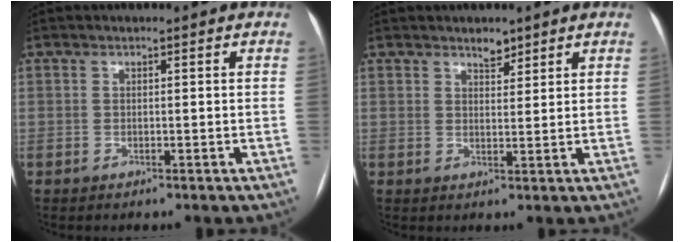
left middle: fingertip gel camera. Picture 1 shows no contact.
{"total": 2.4, "force": [2.0, 1.0, 0.9], "torque": [-0.015, -0.002, 0.031]}